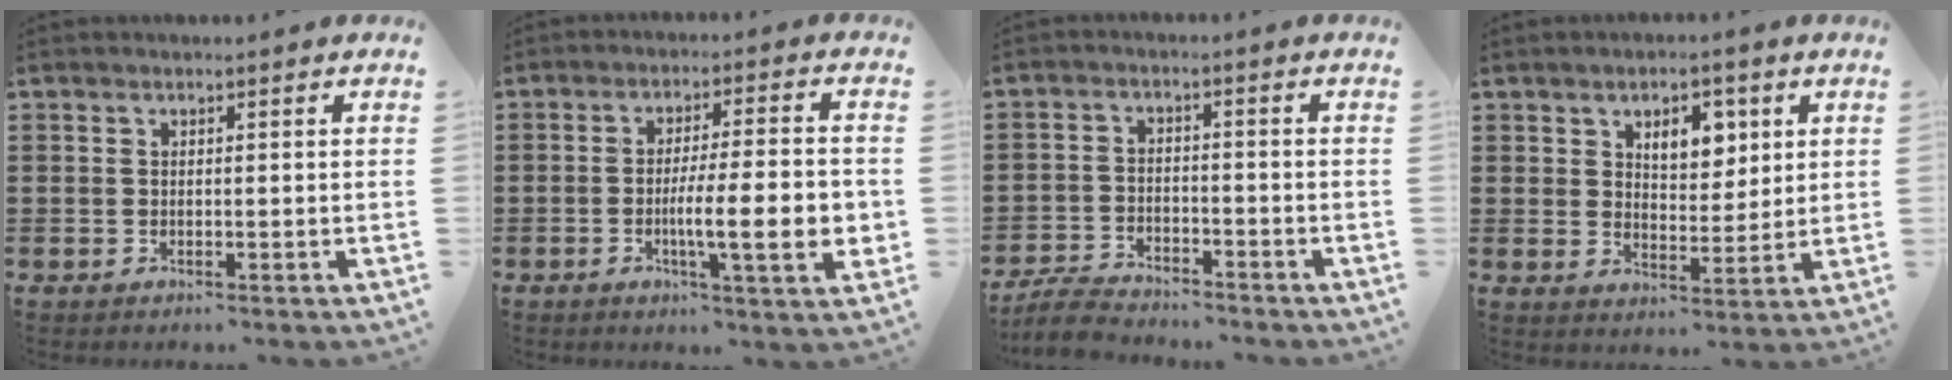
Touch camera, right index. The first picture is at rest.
{"total": 10.5, "force": [-2.3, 1.6, 10.1], "torque": [-0.172, -0.010, -0.043]}
{"total": 4.7, "force": [-4.5, 0.7, 1.0], "torque": [-0.031, 0.002, -0.094]}
{"total": 5.8, "force": [2.7, 3.5, 3.8], "torque": [-0.062, 0.005, 0.043]}